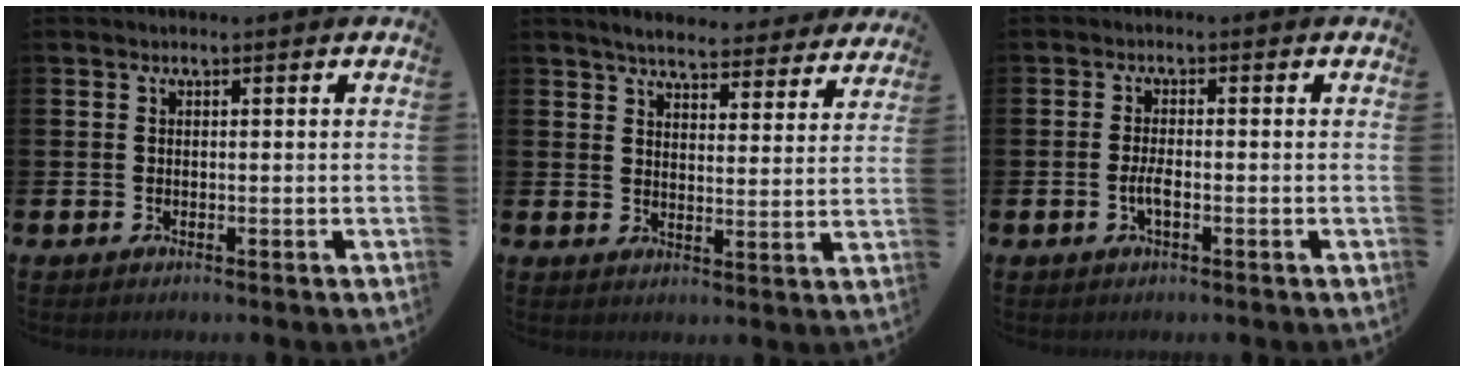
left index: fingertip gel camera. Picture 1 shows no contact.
{"total": 5.1, "force": [4.9, 0.7, 1.0], "torque": [-0.025, -0.034, 0.081]}
{"total": 2.2, "force": [-0.7, 0.7, 2.0], "torque": [-0.032, 0.001, -0.014]}